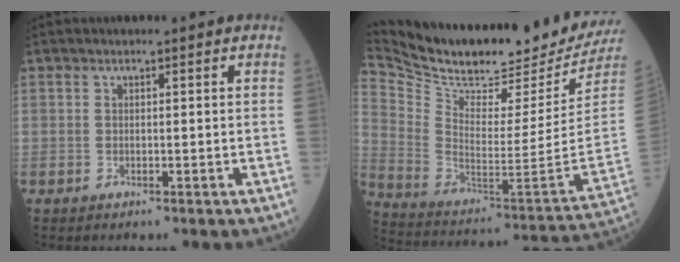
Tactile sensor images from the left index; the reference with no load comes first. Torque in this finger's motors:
{"motor_torque": [0.42, -1.68, -0.08, 0.00]}